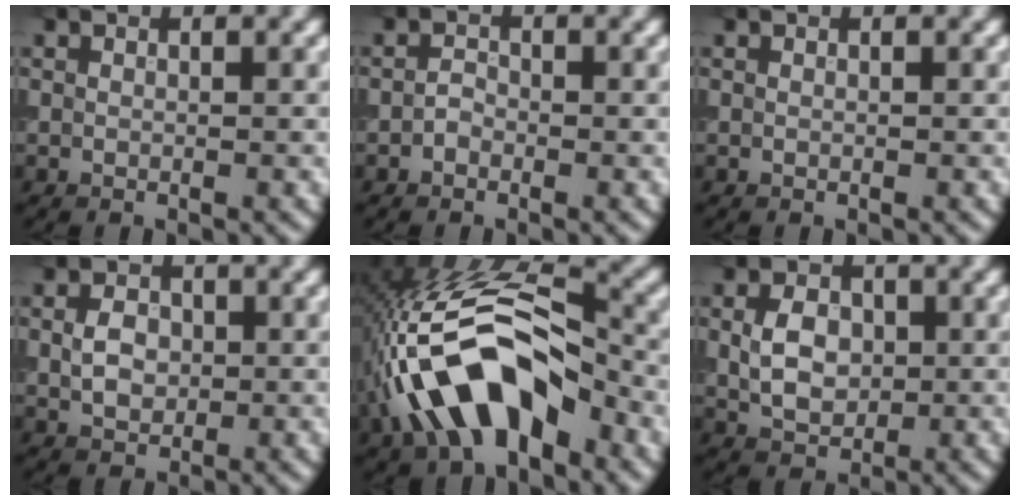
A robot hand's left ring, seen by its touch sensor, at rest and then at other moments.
{"total": 1.0, "force": [-0.5, 0.7, 0.5], "torque": [-0.011, 0.003, -0.014]}
{"total": 0.0}
{"total": 3.0, "force": [0.1, 2.2, 1.9], "torque": [-0.042, 0.003, 0.000]}
{"total": 11.3, "force": [-3.9, 5.8, 8.8], "torque": [-0.172, 0.020, -0.079]}
{"total": 4.0, "force": [0.2, 2.9, 2.7], "torque": [-0.056, 0.001, 0.000]}